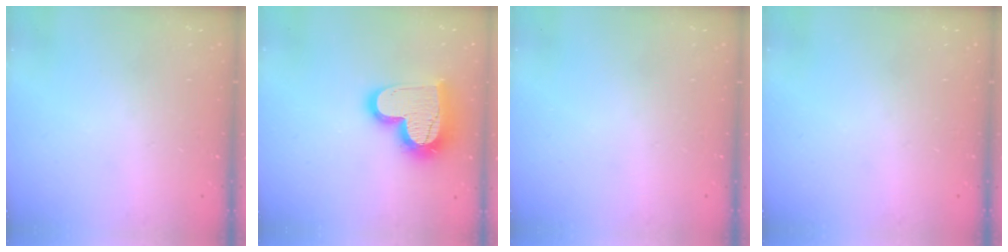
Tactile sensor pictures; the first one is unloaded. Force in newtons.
{"total": 20.1, "press": 20.0, "slide": 1.5}
{"total": 0.0}
{"total": 0.0}